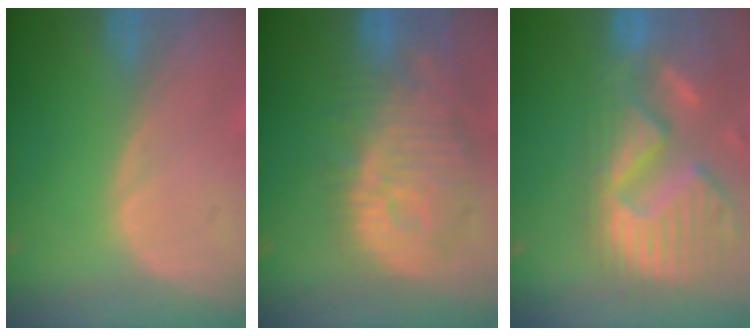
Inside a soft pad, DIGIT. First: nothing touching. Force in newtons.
{"total": 12.1, "press": 11.0, "slide": 5.1}
{"total": 14.2, "press": 11.8, "slide": 7.8}